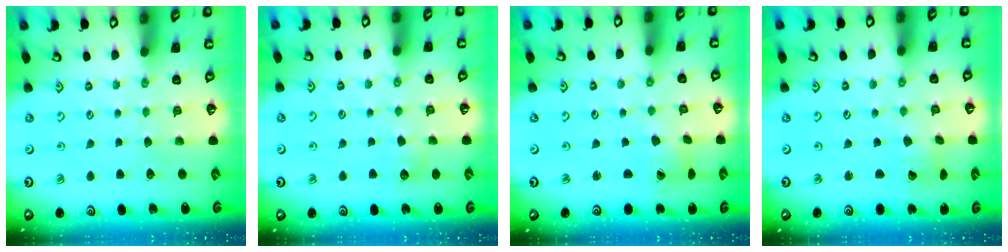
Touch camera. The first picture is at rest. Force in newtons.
{"total": 4.7, "press": 4.7, "slide": 0.6}
{"total": 2.5, "press": 2.5, "slide": 0.4}
{"total": 2.9, "press": 2.9, "slide": 0.2}